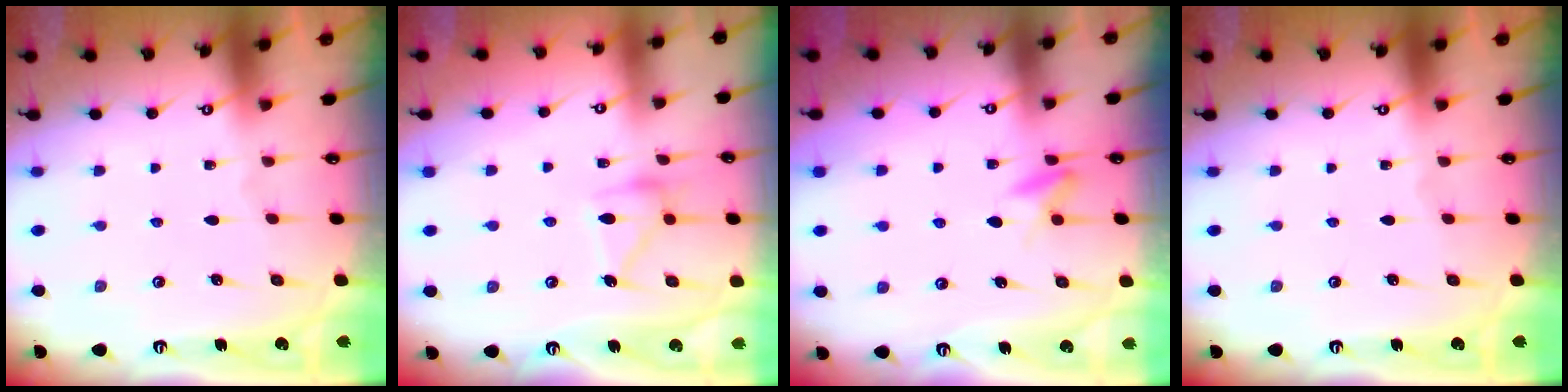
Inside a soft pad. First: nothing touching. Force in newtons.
{"total": 14.3, "press": 14.2, "slide": 0.8}
{"total": 6.0, "press": 5.7, "slide": 1.7}
{"total": 0.0}